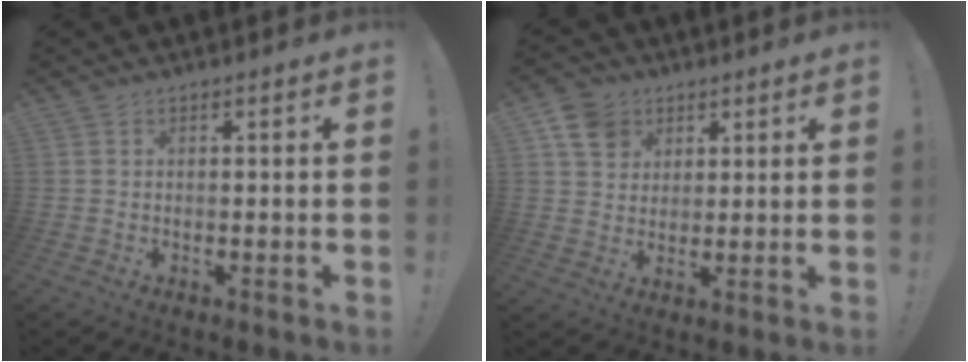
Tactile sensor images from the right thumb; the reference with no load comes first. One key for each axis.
{"total": 9.4, "fx": 4.6, "fy": 7.6, "fz": 3.0, "tx": -0.038, "ty": -0.023, "tz": 0.090}